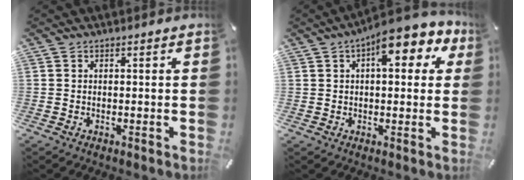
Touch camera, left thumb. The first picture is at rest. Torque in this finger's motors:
{"motor_torque": [0.76, 0.13, 0.50, 0.11, 0.04]}